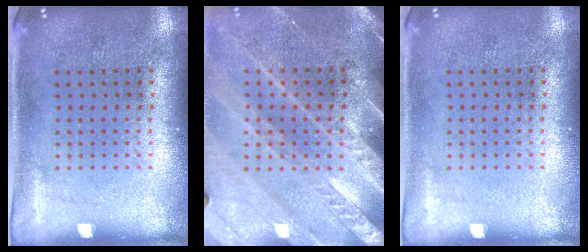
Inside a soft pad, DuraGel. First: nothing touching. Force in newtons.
{"total": 3.0, "press": 2.6, "slide": 1.4}
{"total": 0.0}